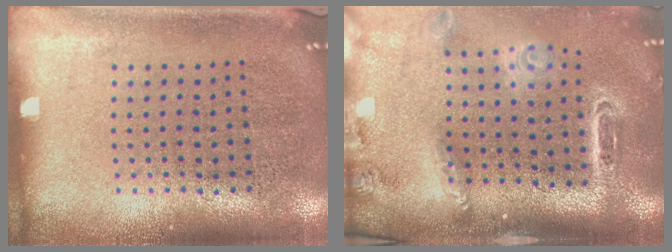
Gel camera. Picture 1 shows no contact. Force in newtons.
{"total": 2.8, "press": 2.0, "slide": 1.9}